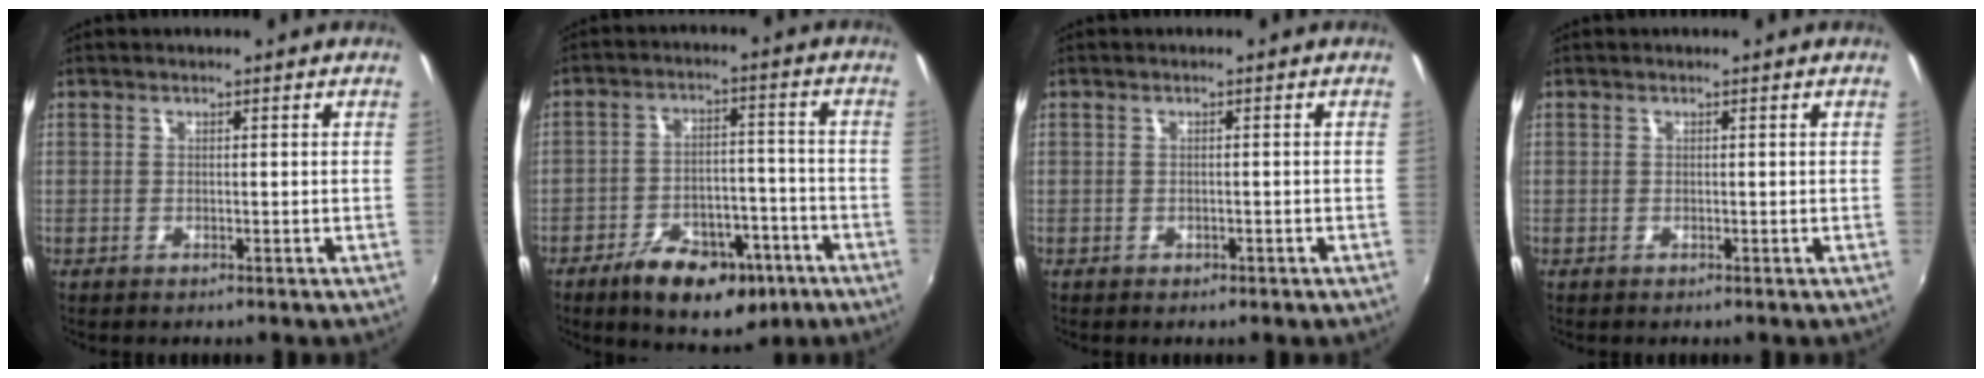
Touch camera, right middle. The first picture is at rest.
{"total": 12.9, "force": [-7.7, 6.3, 8.2], "torque": [-0.153, -0.002, -0.108]}
{"total": 0.7, "force": [-0.1, 0.6, 0.4], "torque": [-0.006, -0.005, 0.003]}
{"total": 0.0}